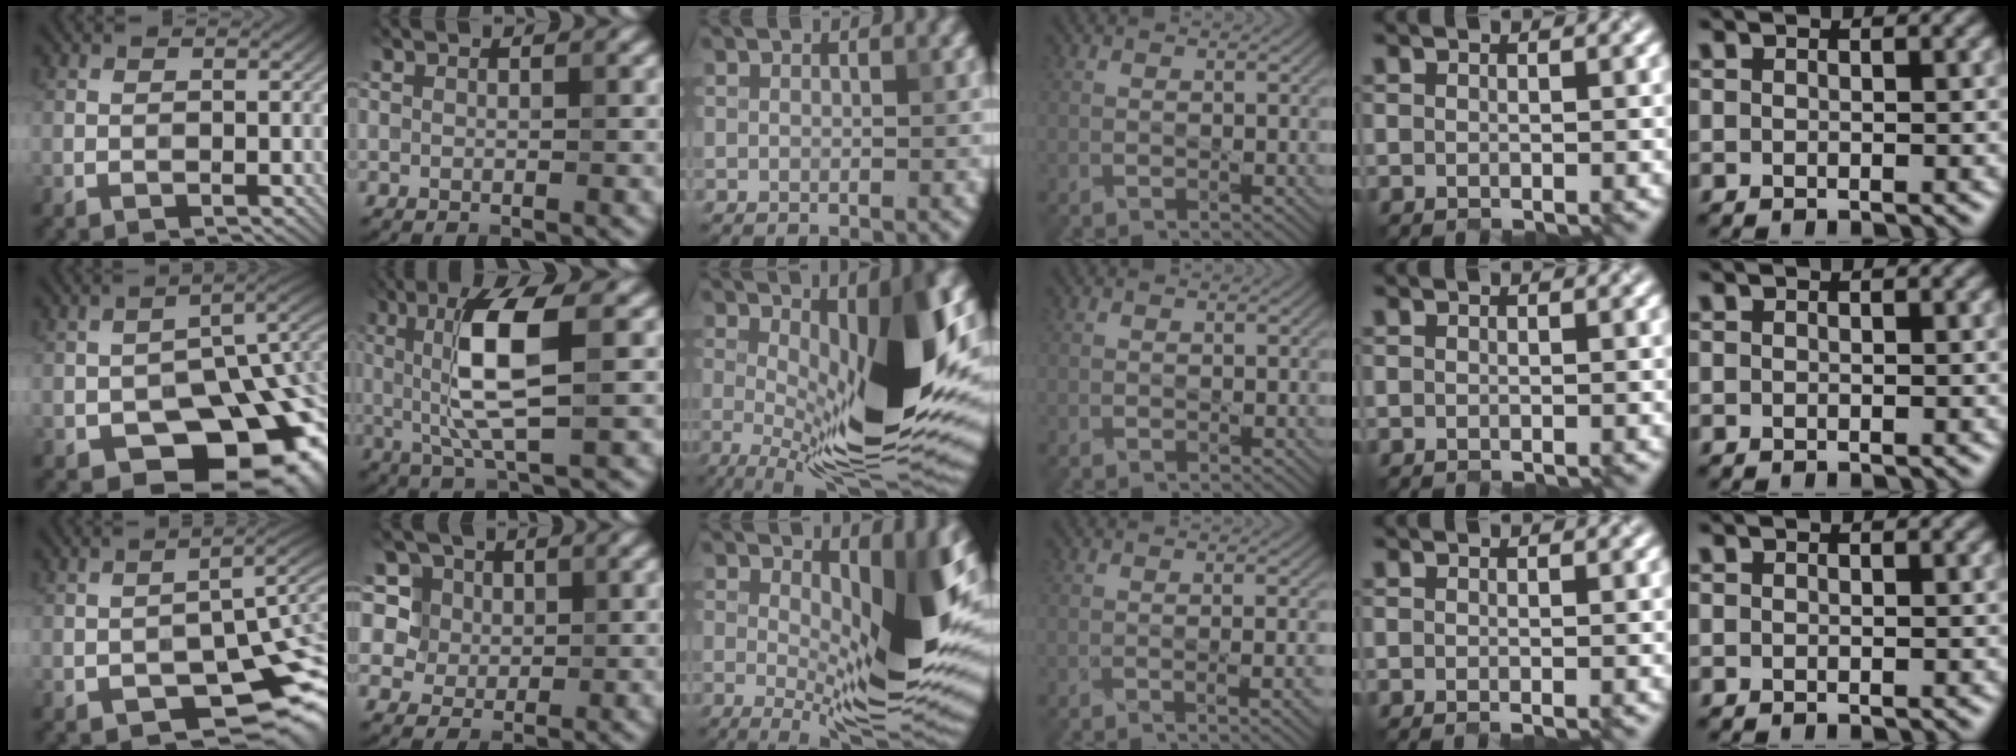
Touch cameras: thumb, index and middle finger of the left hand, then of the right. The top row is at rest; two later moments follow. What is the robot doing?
{"motion": "open", "object": "stapler"}